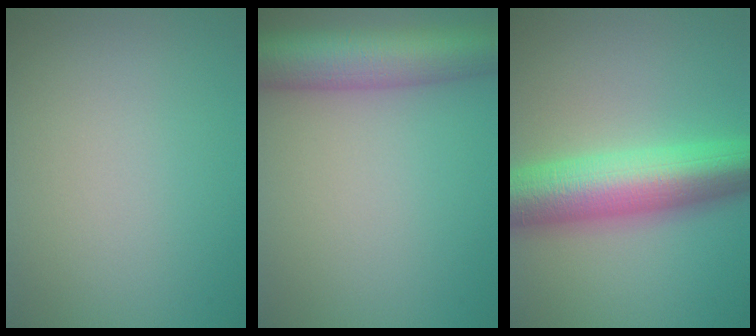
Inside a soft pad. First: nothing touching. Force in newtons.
{"total": 8.3, "press": 8.3, "slide": 0.4}
{"total": 9.9, "press": 9.9, "slide": 0.0}